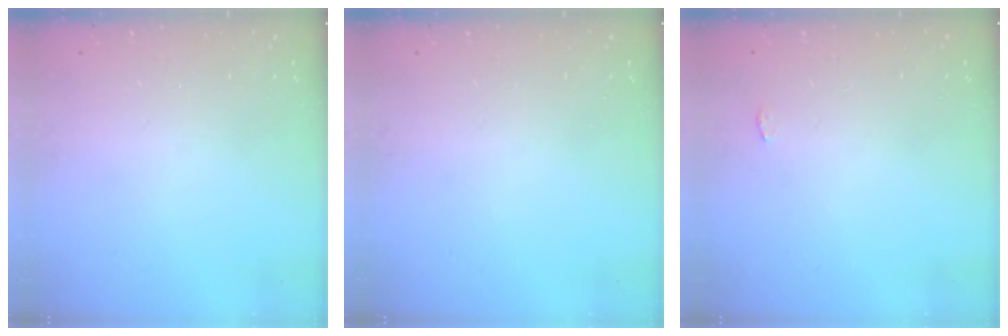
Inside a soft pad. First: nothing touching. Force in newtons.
{"total": 0.0}
{"total": 2.2, "press": 2.1, "slide": 0.3}